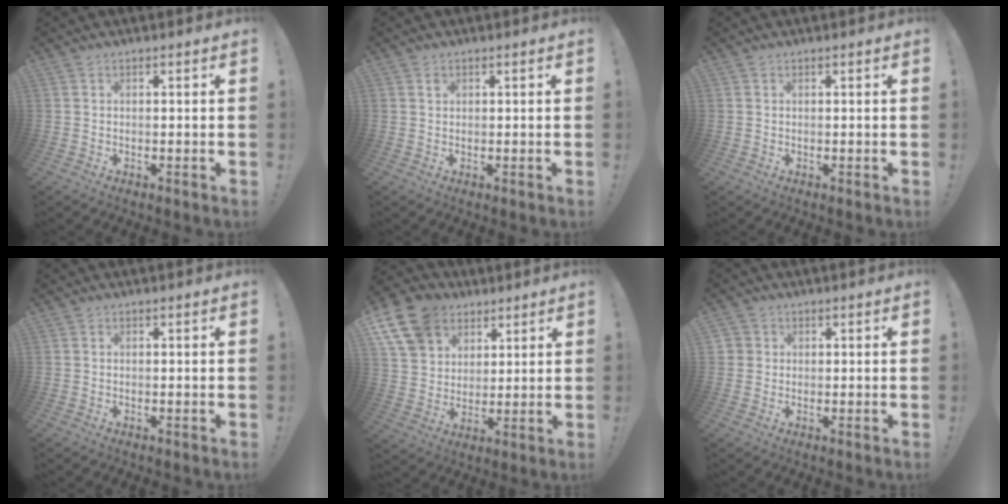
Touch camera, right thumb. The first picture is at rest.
{"total": 0.8, "force": [0.4, 0.6, 0.3], "torque": [0.008, -0.004, 0.005]}
{"total": 0.9, "force": [0.2, 0.9, 0.1], "torque": [0.002, -0.001, 0.003]}
{"total": 0.0}
{"total": 15.1, "force": [7.8, 11.4, 6.2], "torque": [-0.107, -0.034, 0.156]}
{"total": 2.3, "force": [0.3, 2.2, 0.4], "torque": [-0.007, 0.003, 0.006]}